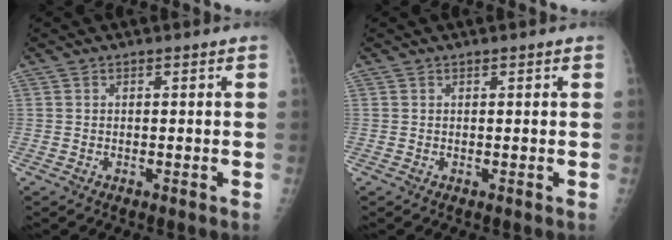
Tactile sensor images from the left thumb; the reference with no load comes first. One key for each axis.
{"total": 0.6, "fx": 0.3, "fy": 0.1, "fz": 0.5, "tx": -0.006, "ty": 0.000, "tz": 0.003}